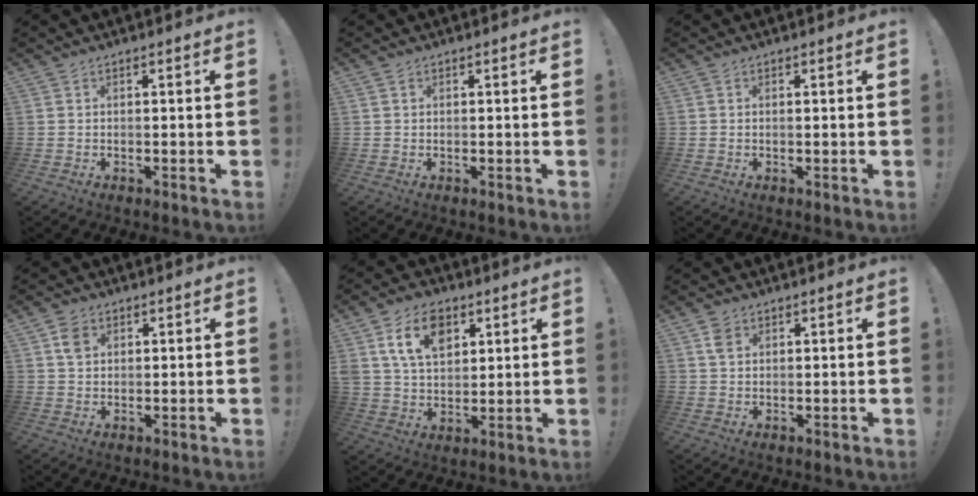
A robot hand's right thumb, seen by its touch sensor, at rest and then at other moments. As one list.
[{"total": 0.6, "force": [0.4, 0.4, 0.1], "torque": [0.005, -0.002, 0.006]}, {"total": 0.0}, {"total": 4.2, "force": [1.6, 3.2, 2.1], "torque": [-0.026, 0.000, 0.030]}, {"total": 13.6, "force": [6.2, 9.1, 7.9], "torque": [-0.128, -0.010, 0.117]}, {"total": 3.6, "force": [1.8, 2.5, 1.9], "torque": [-0.021, -0.003, 0.032]}]